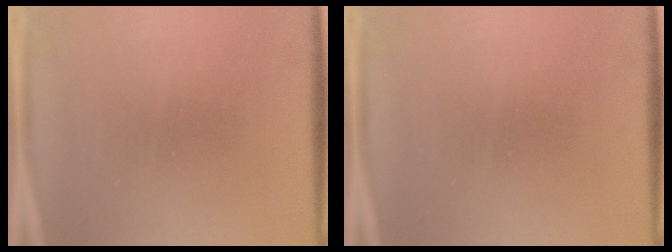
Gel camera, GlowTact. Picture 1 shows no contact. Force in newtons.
{"total": 0.0}